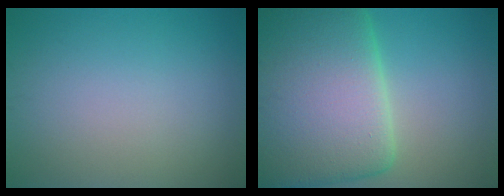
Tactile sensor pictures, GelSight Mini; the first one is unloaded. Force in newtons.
{"total": 16.6, "press": 16.6, "slide": 1.0}